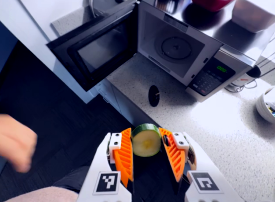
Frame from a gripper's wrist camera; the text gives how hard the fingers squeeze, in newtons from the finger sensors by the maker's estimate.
{"total": 11.1, "left": 11.3, "right": 10.8}